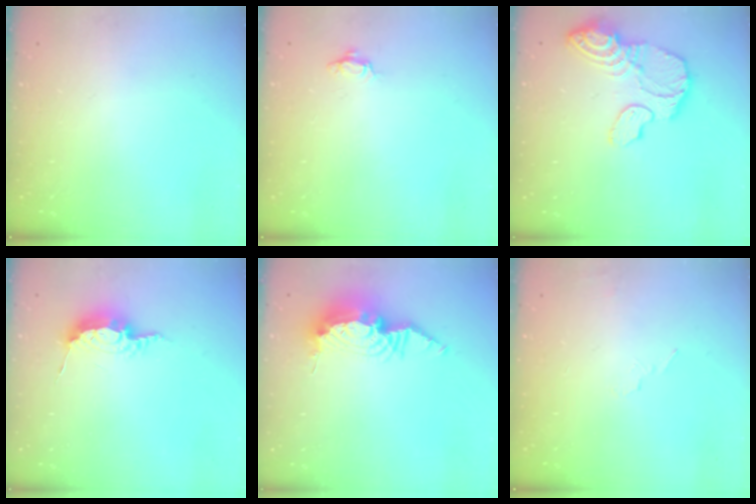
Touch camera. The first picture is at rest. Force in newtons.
{"total": 3.5, "press": 3.5, "slide": 0.5}
{"total": 15.4, "press": 15.3, "slide": 1.4}
{"total": 8.5, "press": 8.4, "slide": 0.7}
{"total": 14.1, "press": 14.1, "slide": 1.2}
{"total": 4.3, "press": 3.9, "slide": 1.8}